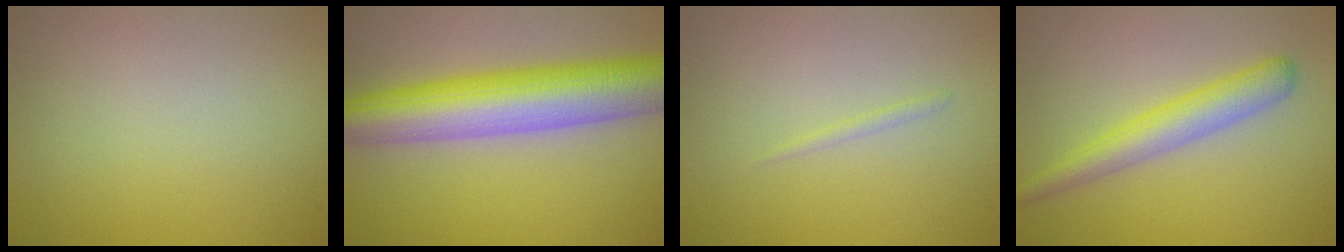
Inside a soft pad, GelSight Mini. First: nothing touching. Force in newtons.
{"total": 10.1, "press": 10.1, "slide": 0.3}
{"total": 0.6, "press": 0.5, "slide": 0.1}
{"total": 3.7, "press": 3.7, "slide": 0.1}